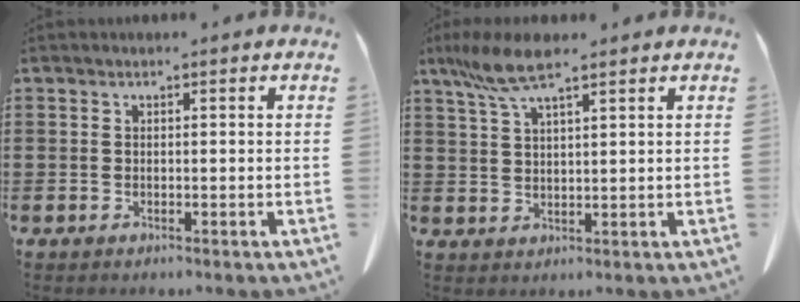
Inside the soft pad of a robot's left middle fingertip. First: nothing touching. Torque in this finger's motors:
{"motor_torque": [0.92, -0.15, 0.27, 0.09]}